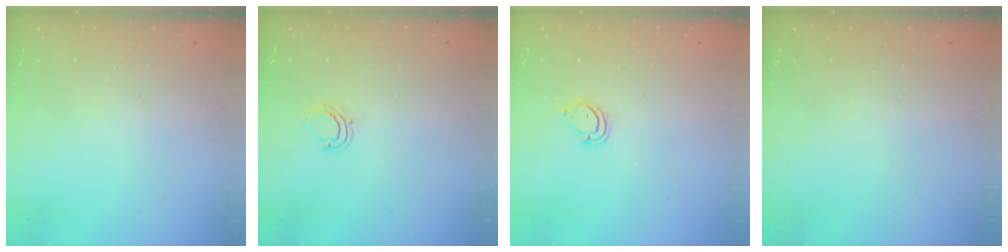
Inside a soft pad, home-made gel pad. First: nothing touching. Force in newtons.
{"total": 4.8, "press": 4.7, "slide": 0.7}
{"total": 3.6, "press": 3.6, "slide": 0.2}
{"total": 0.0}